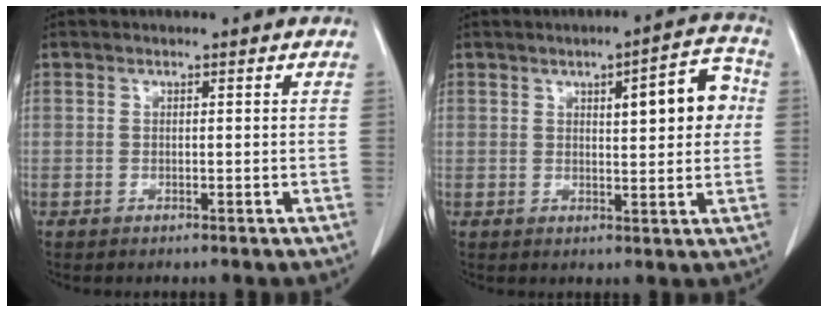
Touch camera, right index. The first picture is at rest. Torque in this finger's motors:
{"motor_torque": [0.33, 0.21, 0.18, 0.03]}